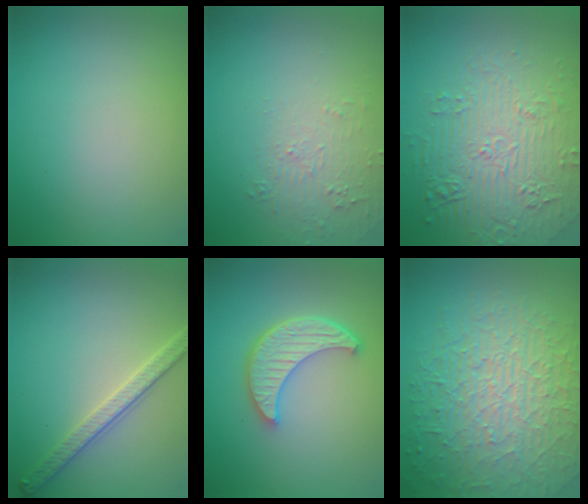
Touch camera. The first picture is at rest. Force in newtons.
{"total": 1.7, "press": 0.5, "slide": 1.7}
{"total": 7.2, "press": 5.4, "slide": 4.8}
{"total": 2.8, "press": 2.8, "slide": 0.7}
{"total": 5.5, "press": 4.2, "slide": 3.4}
{"total": 10.2, "press": 6.7, "slide": 7.8}